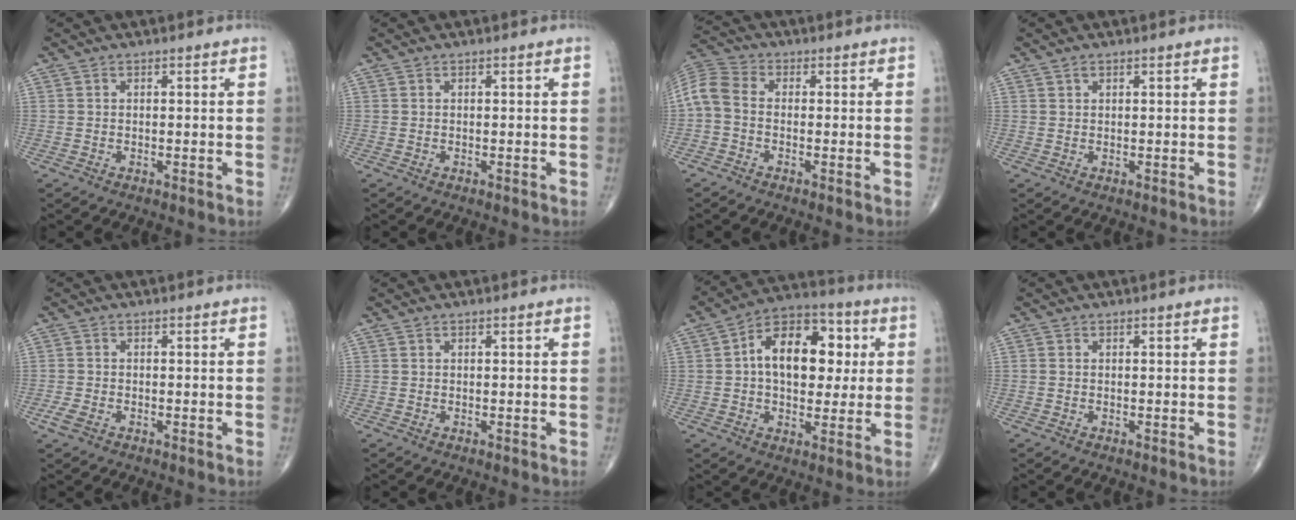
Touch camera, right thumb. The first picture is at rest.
{"total": 0.0}
{"total": 6.8, "force": [-0.8, 4.6, 4.9], "torque": [-0.103, 0.019, -0.032]}
{"total": 0.8, "force": [0.6, 0.4, 0.4], "torque": [-0.003, 0.002, 0.010]}
{"total": 2.4, "force": [-1.2, 1.2, 1.7], "torque": [-0.046, 0.000, -0.025]}
{"total": 0.0}
{"total": 16.2, "force": [2.6, 10.0, 12.4], "torque": [-0.151, 0.020, 0.032]}
{"total": 0.0}